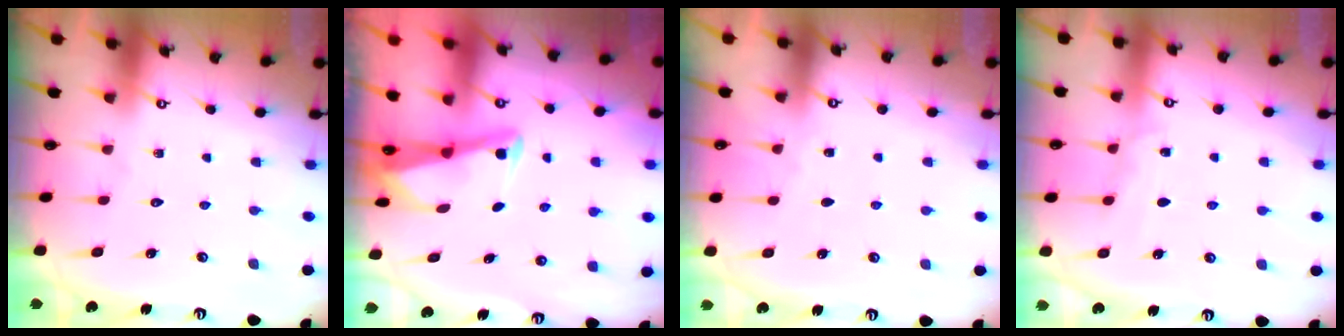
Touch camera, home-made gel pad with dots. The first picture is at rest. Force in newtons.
{"total": 3.0, "press": 2.9, "slide": 0.6}
{"total": 1.8, "press": 1.7, "slide": 0.3}
{"total": 5.1, "press": 5.1, "slide": 0.6}